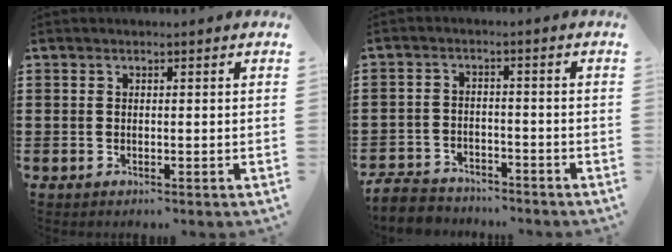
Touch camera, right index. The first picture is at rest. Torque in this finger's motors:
{"motor_torque": [-0.35, 0.48, -1.05, -0.21]}